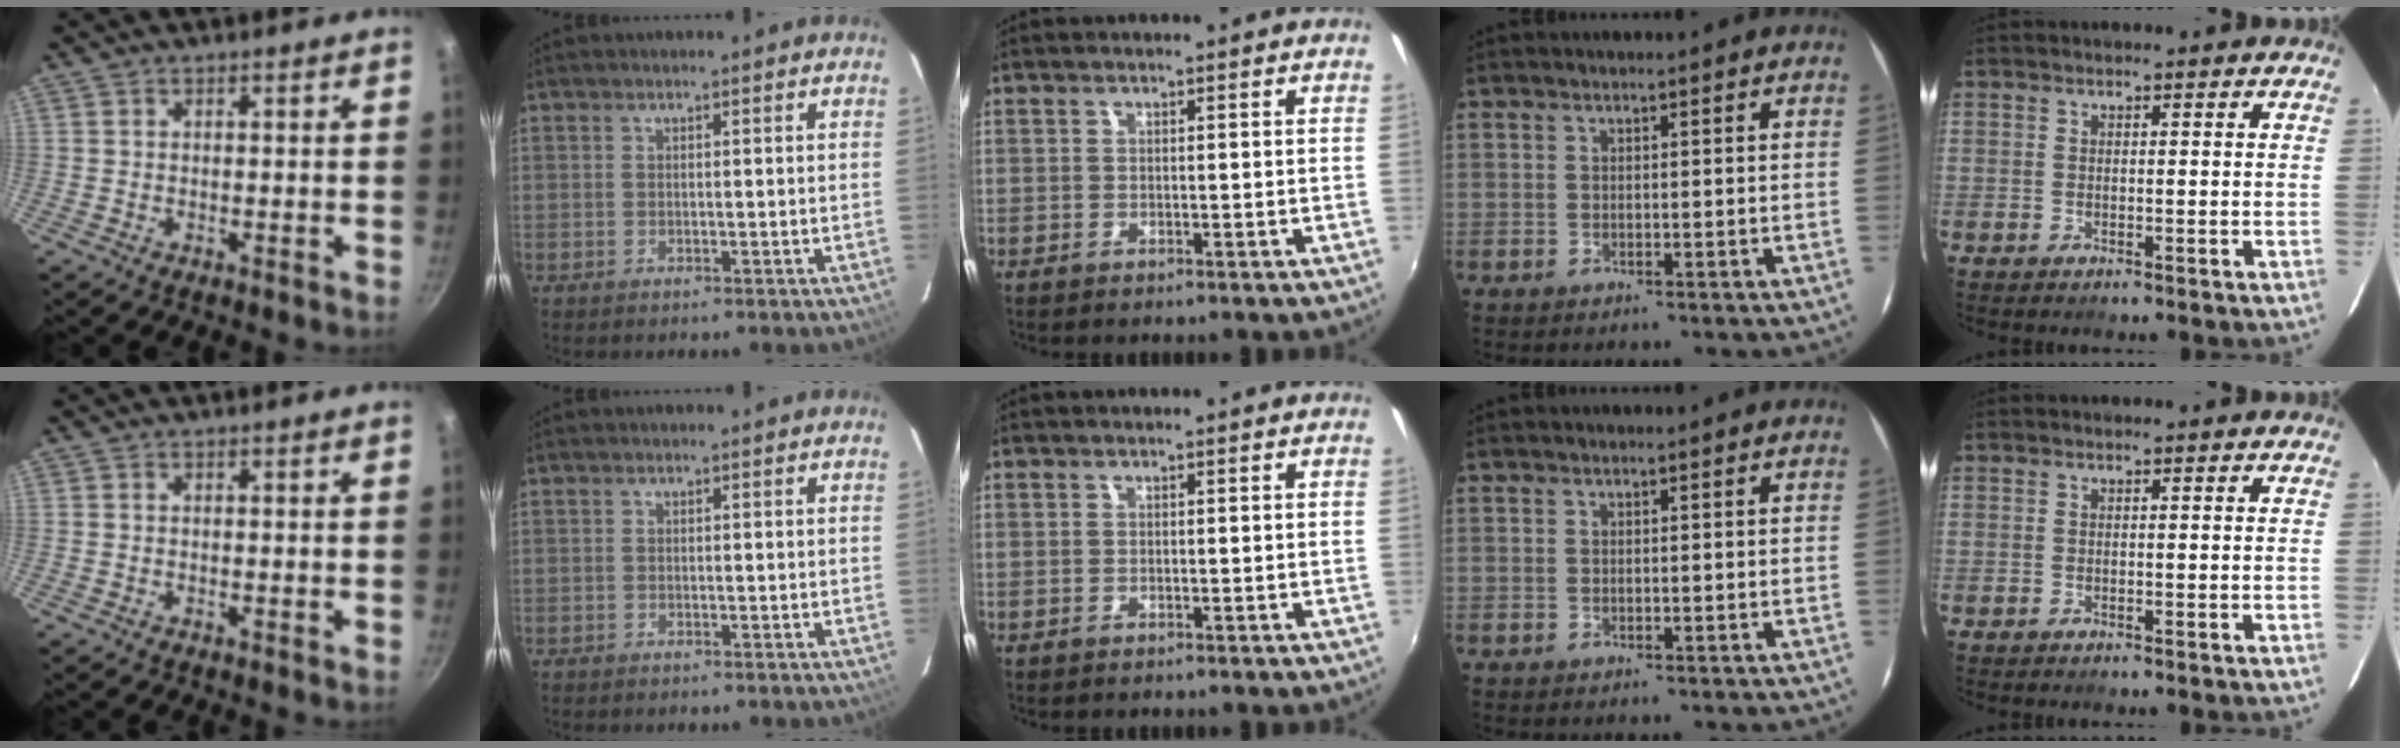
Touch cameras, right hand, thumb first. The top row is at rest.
{"index": {"total": 0.7, "force": [-0.5, 0.4, -0.1], "torque": [-0.002, 0.001, -0.011]}}